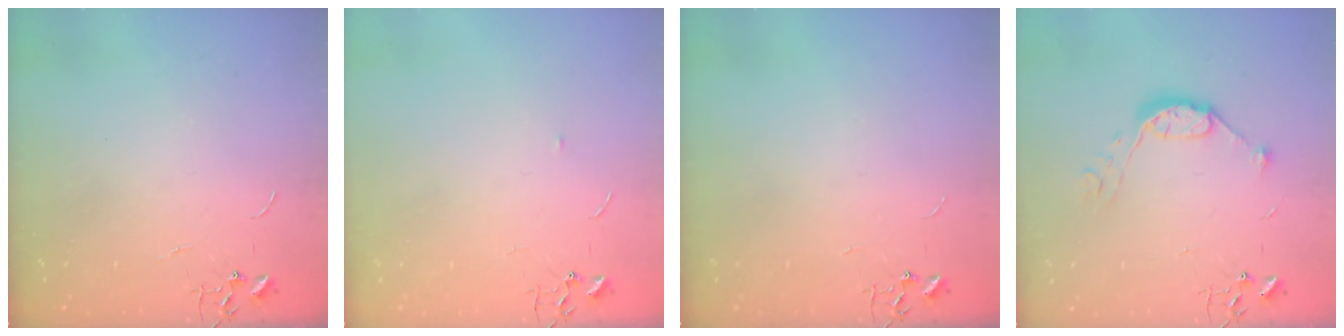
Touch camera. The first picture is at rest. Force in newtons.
{"total": 3.4, "press": 3.3, "slide": 0.5}
{"total": 0.0}
{"total": 9.8, "press": 9.8, "slide": 0.8}